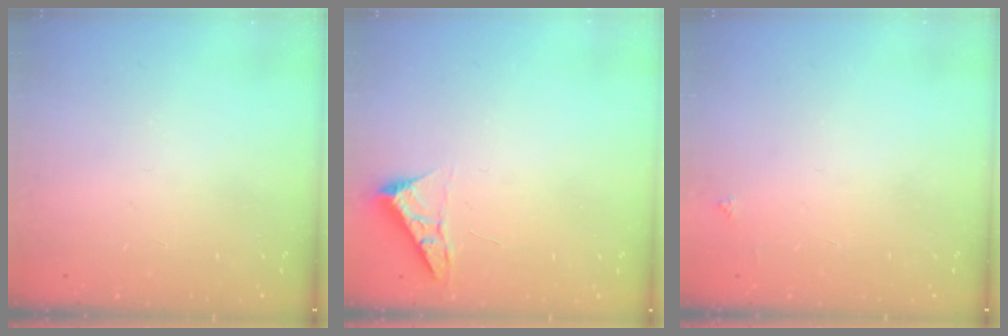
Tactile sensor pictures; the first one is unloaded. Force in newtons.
{"total": 4.0, "press": 4.0, "slide": 0.5}
{"total": 2.0, "press": 2.0, "slide": 0.3}